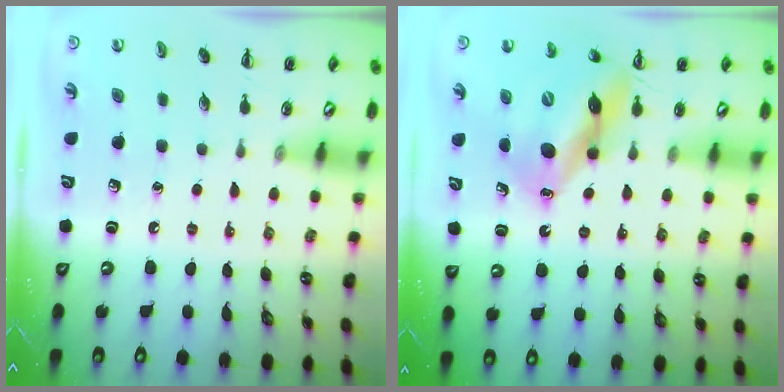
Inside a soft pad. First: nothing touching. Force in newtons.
{"total": 13.8, "press": 13.1, "slide": 4.3}